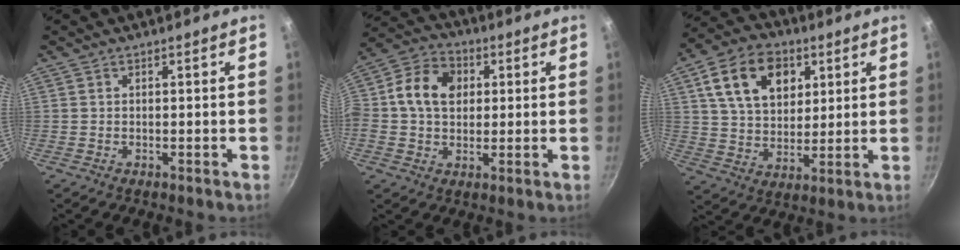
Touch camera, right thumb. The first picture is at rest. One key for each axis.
{"total": 12.0, "fx": 1.8, "fy": 9.1, "fz": 7.6, "tx": -0.118, "ty": 0.014, "tz": 0.009}
{"total": 15.7, "fx": 5.9, "fy": 10.9, "fz": 9.7, "tx": -0.139, "ty": -0.007, "tz": 0.097}